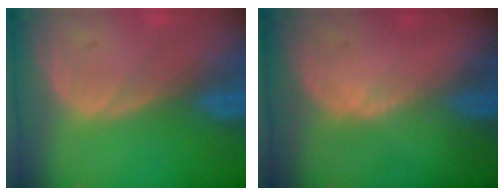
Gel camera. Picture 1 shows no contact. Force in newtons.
{"total": 0.7, "press": 0.4, "slide": 0.5}